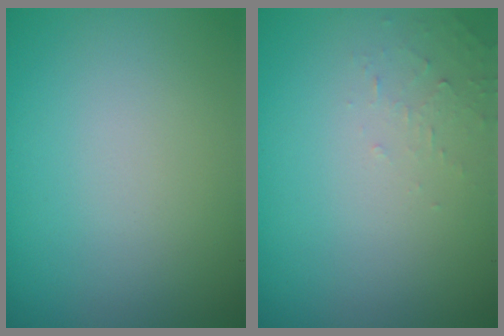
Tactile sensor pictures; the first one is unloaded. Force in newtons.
{"total": 0.9, "press": 0.9, "slide": 0.1}